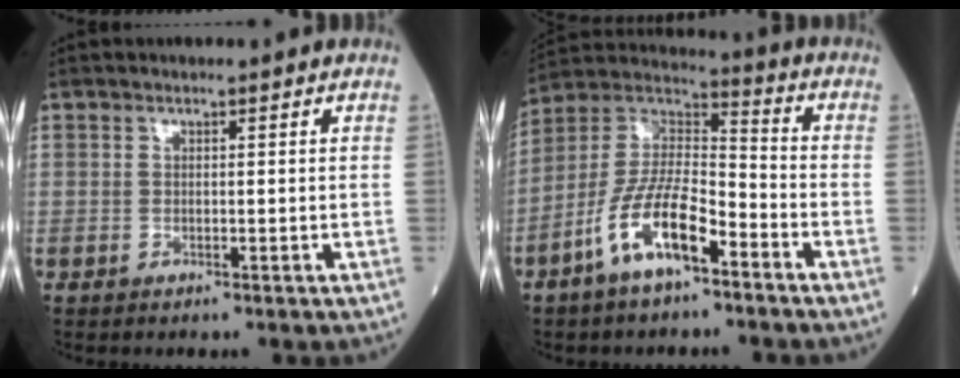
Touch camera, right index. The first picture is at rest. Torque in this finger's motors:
{"motor_torque": [1.56, -0.59, 0.68, 0.21]}